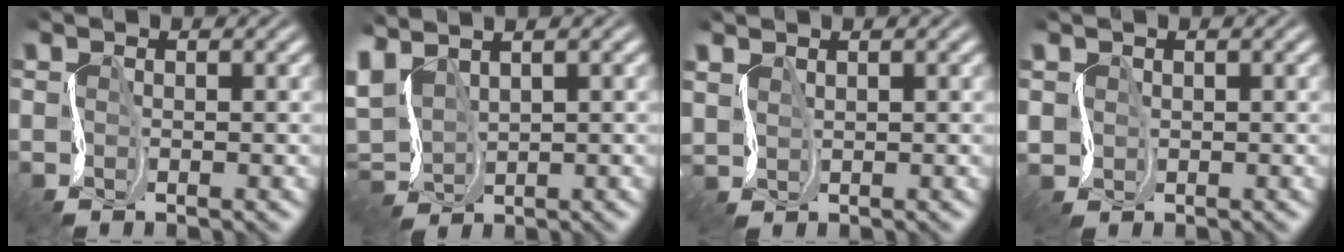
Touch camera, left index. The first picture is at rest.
{"total": 4.1, "force": [1.4, 2.4, 3.0], "torque": [-0.084, 0.004, 0.031]}
{"total": 1.4, "force": [1.2, 0.4, 0.5], "torque": [-0.020, 0.001, 0.028]}
{"total": 1.3, "force": [0.5, 1.1, 0.5], "torque": [-0.014, -0.004, 0.013]}